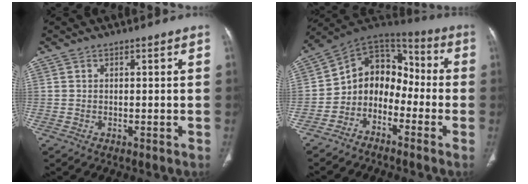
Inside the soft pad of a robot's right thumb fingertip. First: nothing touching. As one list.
[{"total": 11.6, "force": [-4.1, 9.1, 5.9], "torque": [-0.058, 0.092, -0.088]}]